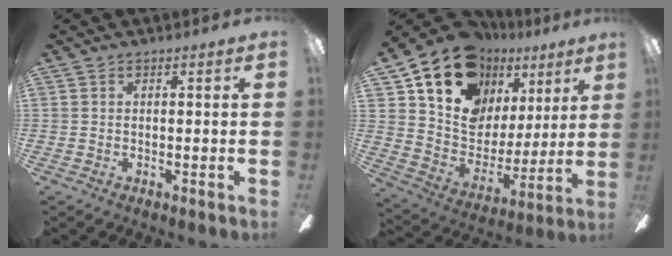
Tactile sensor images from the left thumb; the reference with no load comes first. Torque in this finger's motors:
{"motor_torque": [2.20, 2.81, 1.35, -1.42, 0.13]}